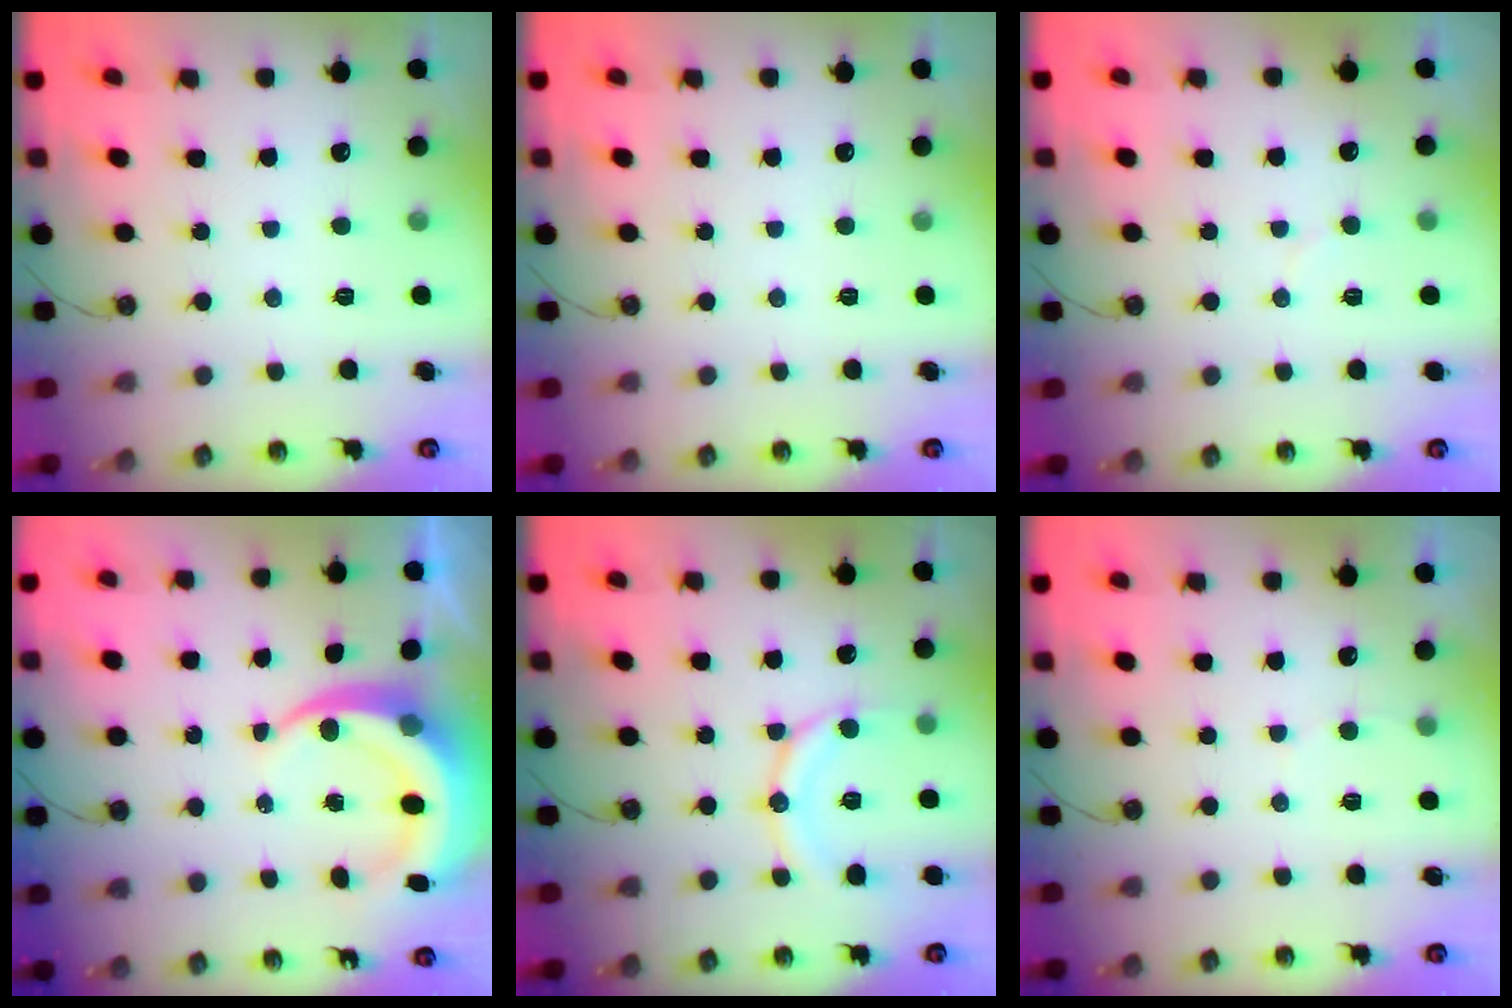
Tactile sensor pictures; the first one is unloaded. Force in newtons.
{"total": 0.0}
{"total": 3.8, "press": 3.8, "slide": 0.4}
{"total": 9.2, "press": 9.1, "slide": 1.3}
{"total": 12.7, "press": 12.6, "slide": 1.4}
{"total": 2.3, "press": 2.3, "slide": 0.3}